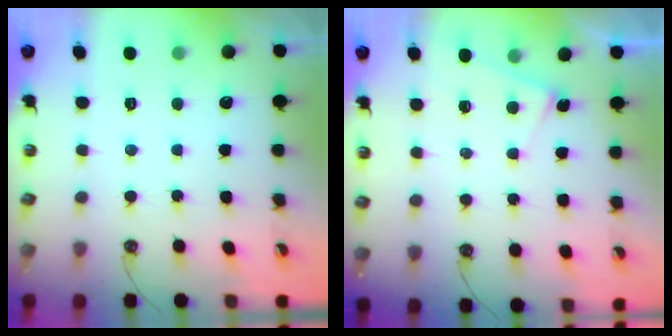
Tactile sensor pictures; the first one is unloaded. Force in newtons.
{"total": 5.5, "press": 5.5, "slide": 0.2}